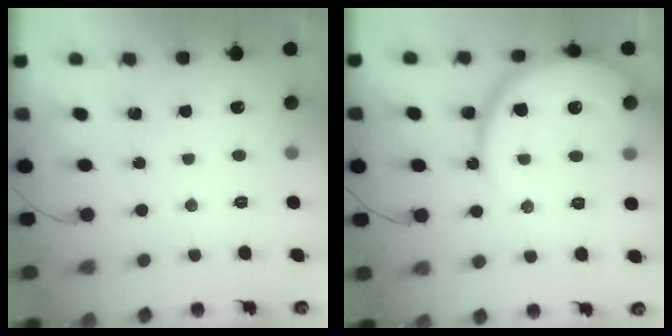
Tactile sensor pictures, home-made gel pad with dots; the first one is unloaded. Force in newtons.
{"total": 15.9, "press": 15.8, "slide": 1.5}